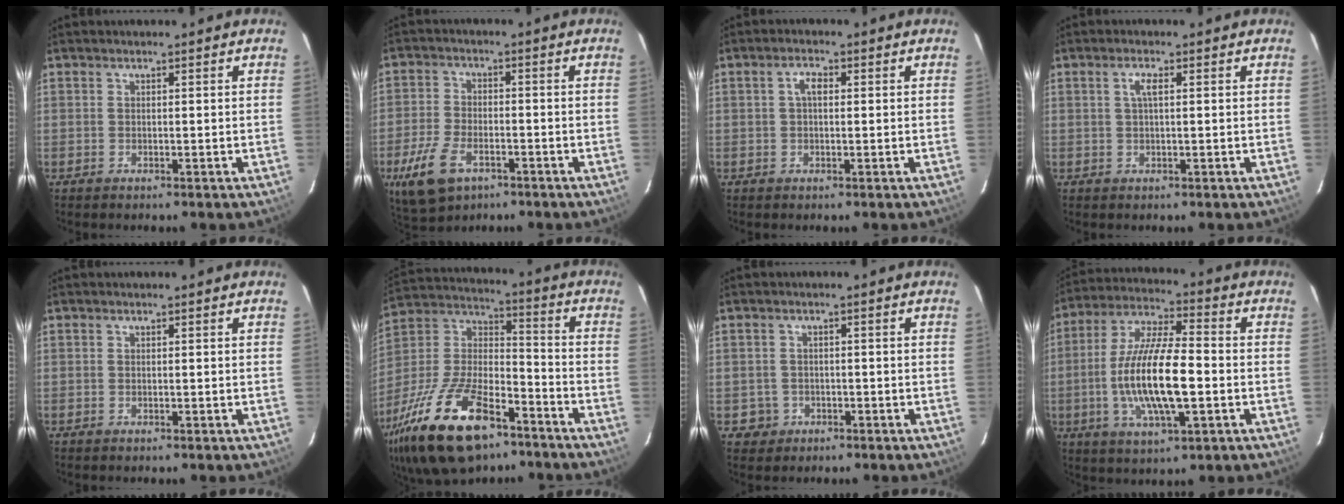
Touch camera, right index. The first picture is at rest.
{"total": 10.3, "force": [-5.3, 5.7, 6.8], "torque": [-0.164, -0.013, -0.096]}
{"total": 2.4, "force": [0.4, 1.2, 2.1], "torque": [-0.041, 0.009, 0.007]}
{"total": 2.1, "force": [0.5, 0.4, 2.0], "torque": [-0.040, 0.005, 0.009]}
{"total": 0.0}
{"total": 27.0, "force": [-16.5, 11.6, 17.9], "torque": [-0.369, -0.017, -0.282]}
{"total": 3.4, "force": [-1.0, 3.3, 0.2], "torque": [-0.010, 0.012, -0.010]}
{"total": 16.2, "force": [-2.9, 4.5, 15.3], "torque": [-0.306, -0.004, -0.054]}